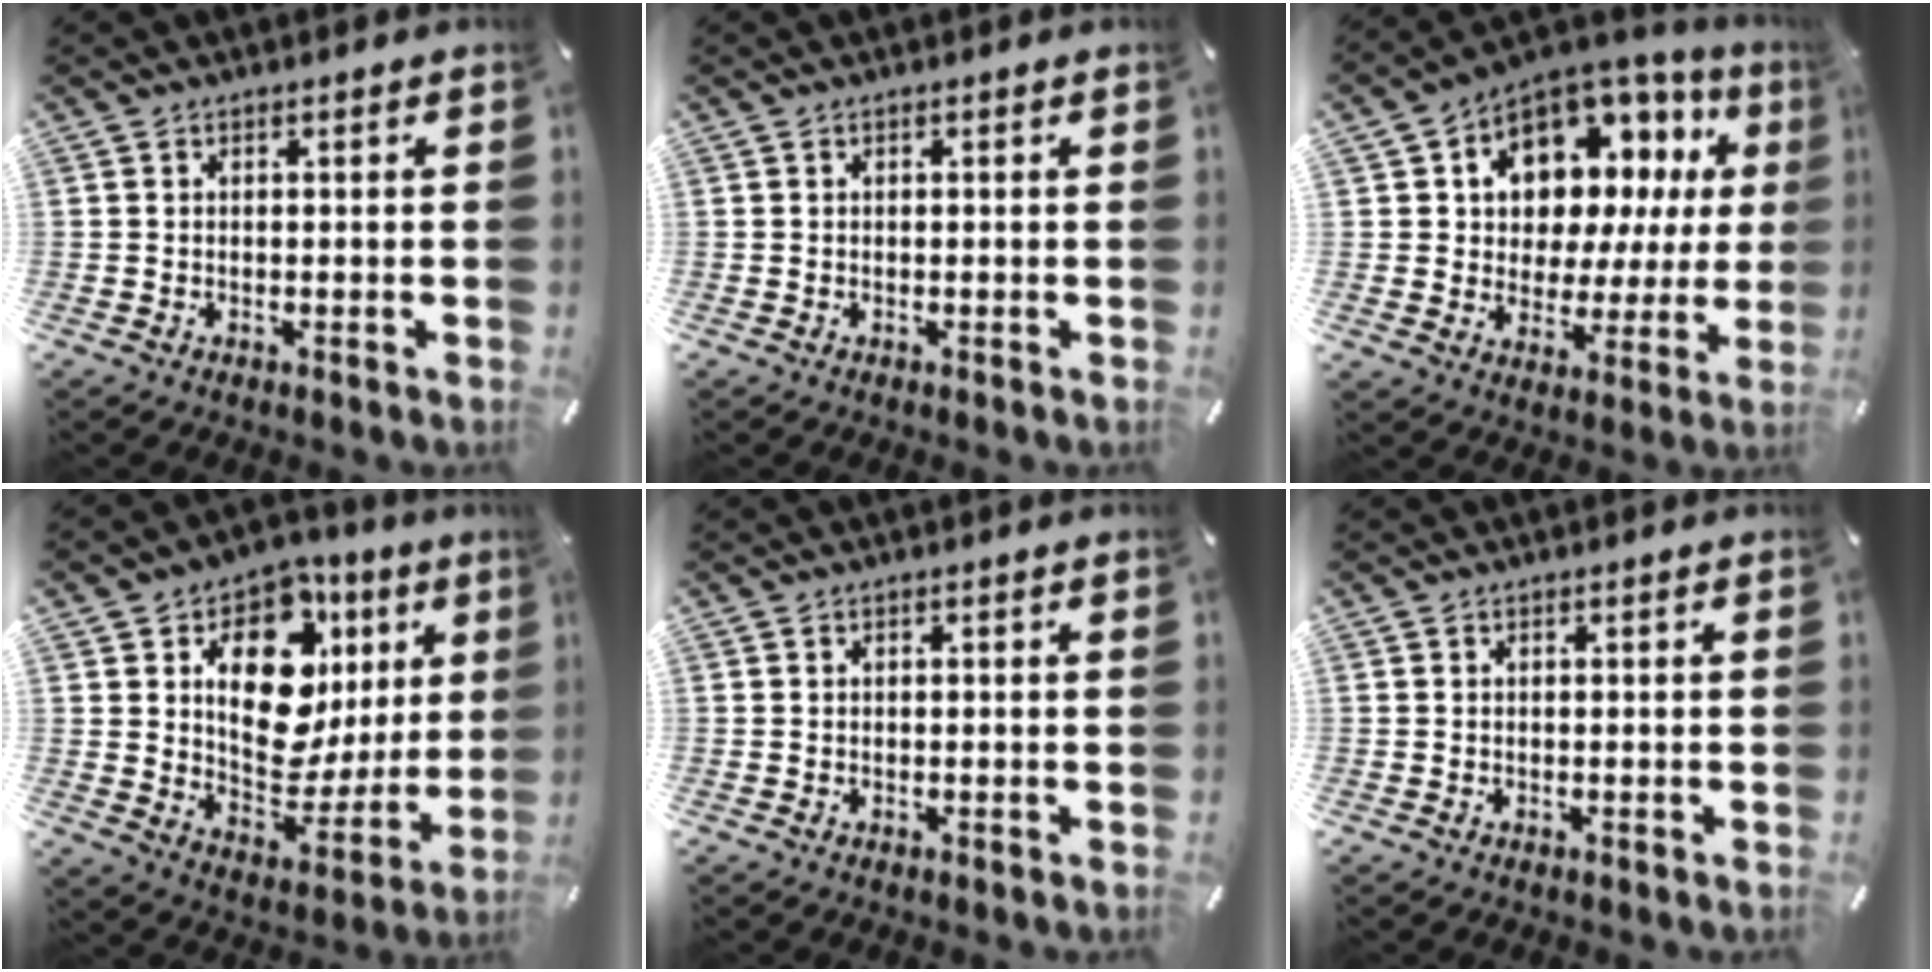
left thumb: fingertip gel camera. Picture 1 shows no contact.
{"total": 0.0}
{"total": 10.3, "force": [5.5, 8.1, 3.2], "torque": [-0.058, -0.057, 0.103]}
{"total": 17.5, "force": [6.0, 11.6, 11.6], "torque": [-0.161, -0.037, 0.108]}
{"total": 0.0}
{"total": 0.0}